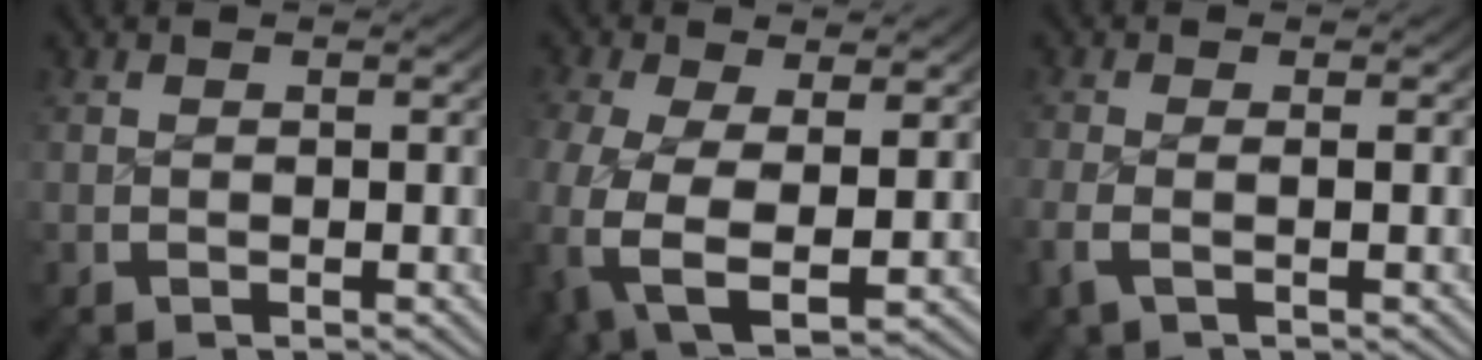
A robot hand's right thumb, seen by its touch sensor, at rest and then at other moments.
{"total": 9.6, "force": [-1.6, 6.2, 7.2], "torque": [-0.207, -0.063, 0.004]}
{"total": 2.1, "force": [-0.7, 0.9, 1.8], "torque": [-0.054, -0.008, -0.012]}